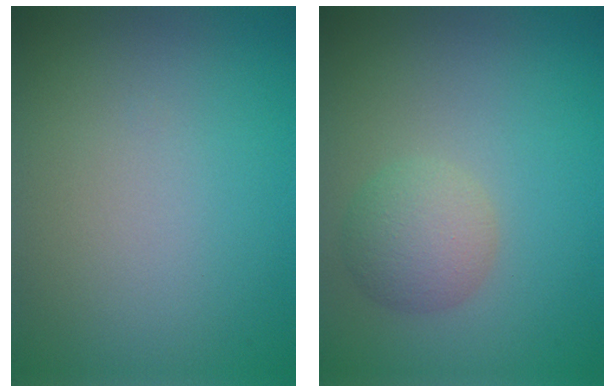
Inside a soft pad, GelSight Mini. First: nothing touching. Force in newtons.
{"total": 3.0, "press": 3.0, "slide": 0.0}